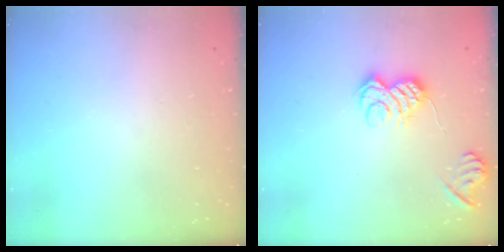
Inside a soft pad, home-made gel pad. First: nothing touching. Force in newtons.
{"total": 8.7, "press": 8.6, "slide": 0.8}